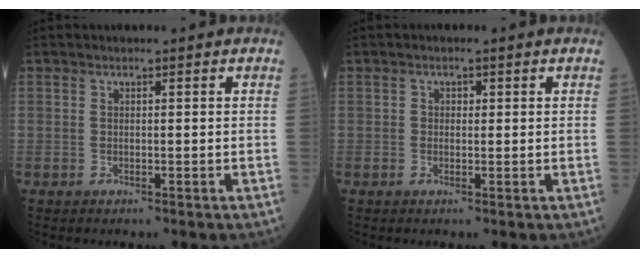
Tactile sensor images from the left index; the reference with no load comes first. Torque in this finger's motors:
{"motor_torque": [-0.10, 0.12, 0.01, -0.01]}